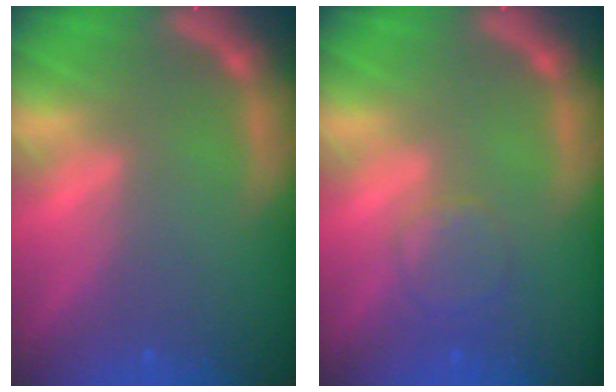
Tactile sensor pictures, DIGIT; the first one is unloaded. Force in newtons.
{"total": 2.9}